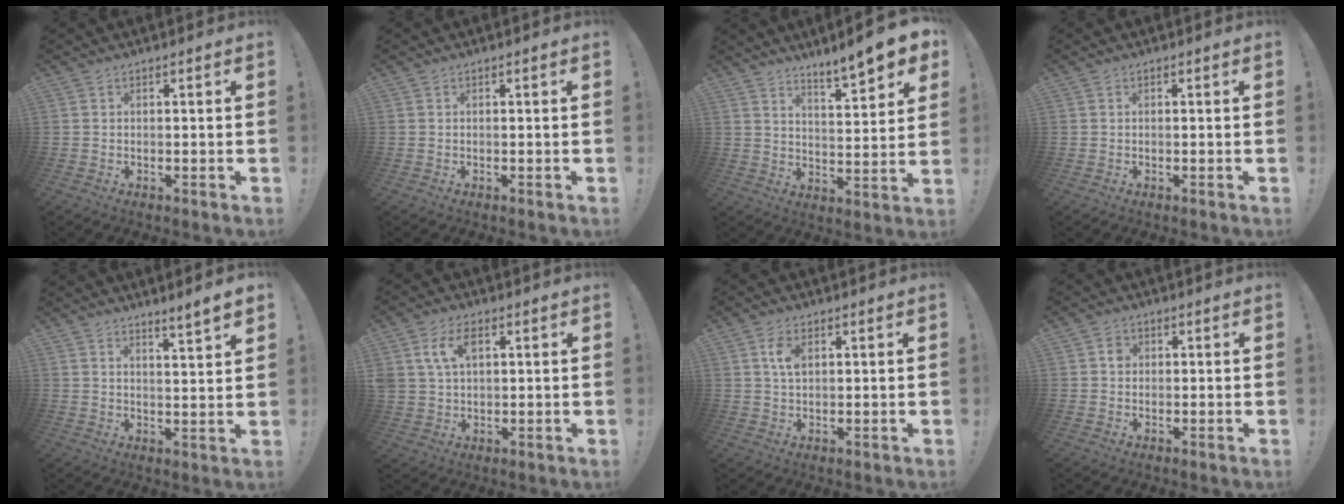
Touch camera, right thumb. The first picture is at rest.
{"total": 0.0}
{"total": 9.1, "force": [7.3, 0.1, 5.5], "torque": [-0.075, -0.063, 0.117]}
{"total": 0.0}
{"total": 4.8, "force": [3.7, -0.6, 2.9], "torque": [-0.037, -0.032, 0.059]}
{"total": 8.1, "force": [3.0, 5.3, 5.3], "torque": [-0.104, 0.008, 0.059]}
{"total": 4.8, "force": [1.7, 2.6, 3.7], "torque": [-0.063, 0.000, 0.028]}
{"total": 2.2, "force": [0.1, 2.0, 0.9], "torque": [-0.005, 0.000, -0.002]}